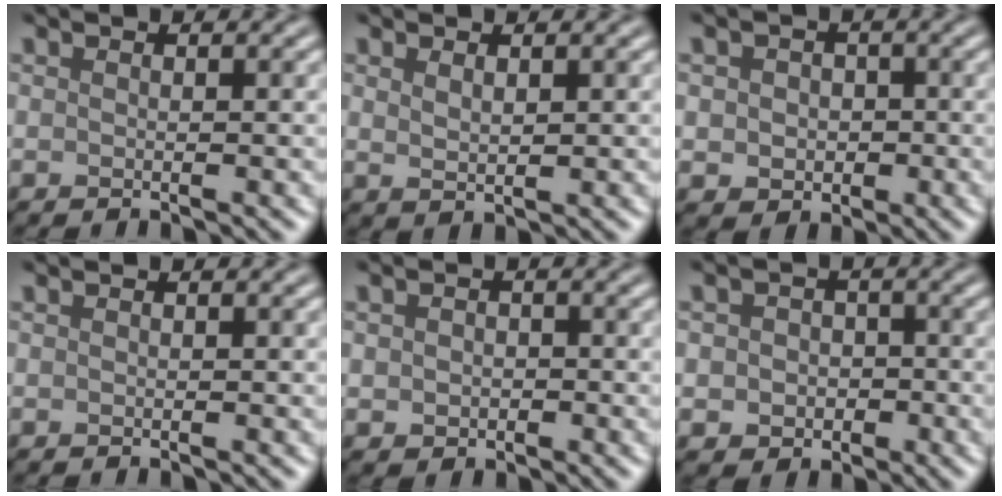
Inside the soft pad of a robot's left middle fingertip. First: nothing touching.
{"total": 1.2, "force": [0.7, 0.5, 0.9], "torque": [-0.020, -0.004, 0.018]}
{"total": 2.9, "force": [-0.1, 2.5, 1.4], "torque": [-0.015, -0.005, -0.007]}
{"total": 0.0}
{"total": 1.5, "force": [-0.2, 1.3, 0.7], "torque": [-0.009, -0.004, -0.004]}
{"total": 3.1, "force": [-0.4, 2.8, 1.3], "torque": [-0.004, -0.005, -0.014]}